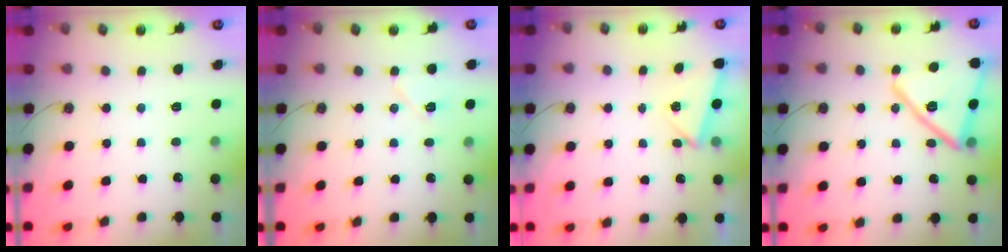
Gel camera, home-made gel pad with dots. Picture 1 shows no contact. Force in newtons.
{"total": 6.7, "press": 6.5, "slide": 1.6}
{"total": 2.6, "press": 1.9, "slide": 1.8}
{"total": 20.6, "press": 20.5, "slide": 1.2}